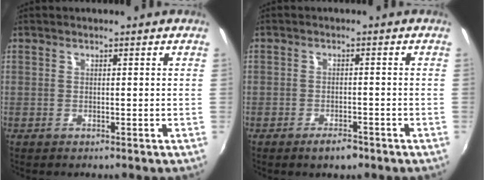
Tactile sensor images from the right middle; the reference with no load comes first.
{"total": 3.1, "force": [-2.3, 1.3, 1.6], "torque": [-0.036, 0.000, -0.036]}